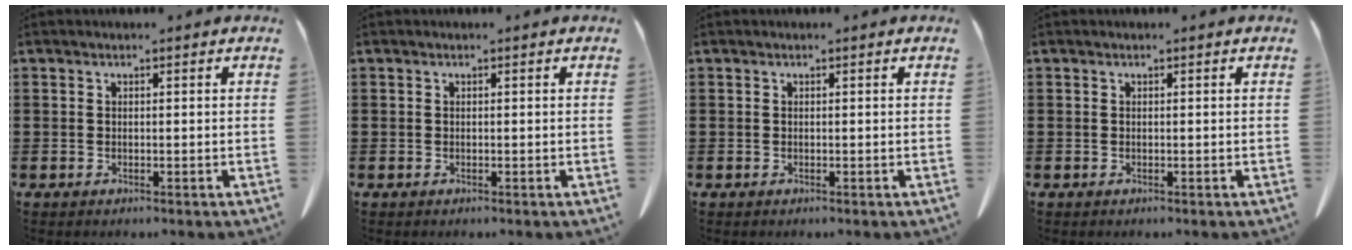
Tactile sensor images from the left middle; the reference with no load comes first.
{"total": 0.0}
{"total": 0.0}
{"total": 0.0}